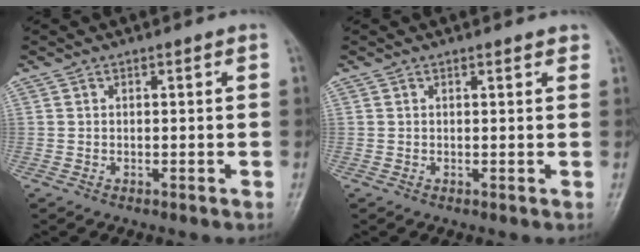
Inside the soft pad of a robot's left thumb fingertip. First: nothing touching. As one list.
[{"total": 1.3, "force": [1.0, 0.4, 0.7], "torque": [-0.007, -0.003, 0.011]}]